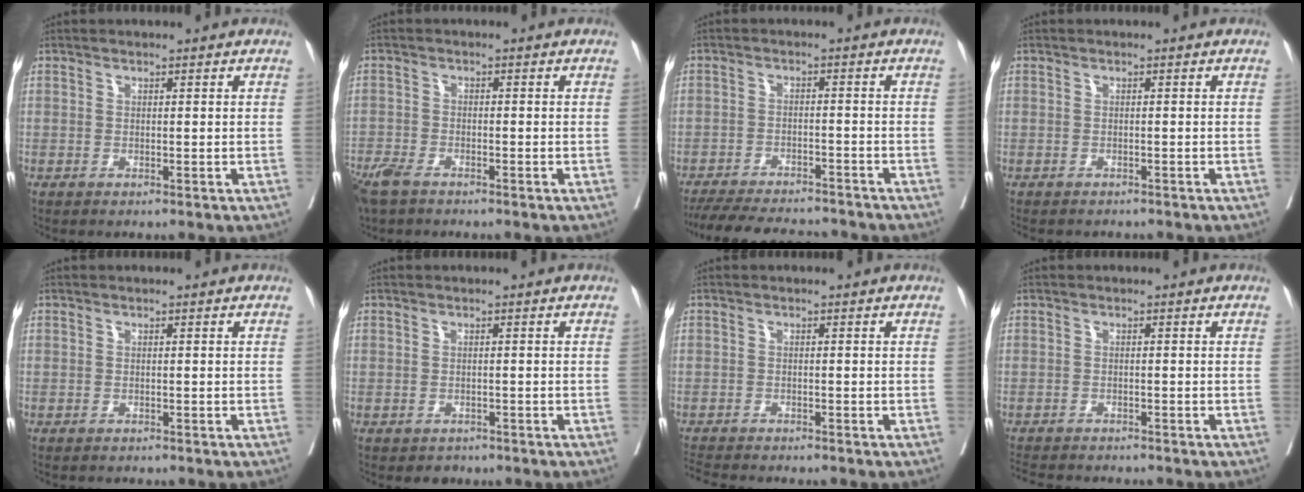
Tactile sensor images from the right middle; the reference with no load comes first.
{"total": 5.7, "force": [-4.4, 1.9, 3.0], "torque": [-0.063, -0.012, -0.084]}
{"total": 15.2, "force": [-13.8, 3.0, 5.6], "torque": [-0.115, -0.013, -0.194]}
{"total": 4.5, "force": [-4.0, 1.3, 1.4], "torque": [-0.013, -0.002, -0.053]}
{"total": 1.3, "force": [-1.1, 0.4, 0.3], "torque": [-0.008, -0.002, -0.016]}
{"total": 1.6, "force": [-1.2, 1.1, 0.2], "torque": [-0.004, 0.001, -0.015]}
{"total": 4.8, "force": [-4.6, 0.3, 1.6], "torque": [-0.022, -0.013, -0.076]}
{"total": 7.2, "force": [-6.6, 1.4, 2.4], "torque": [-0.033, -0.008, -0.098]}